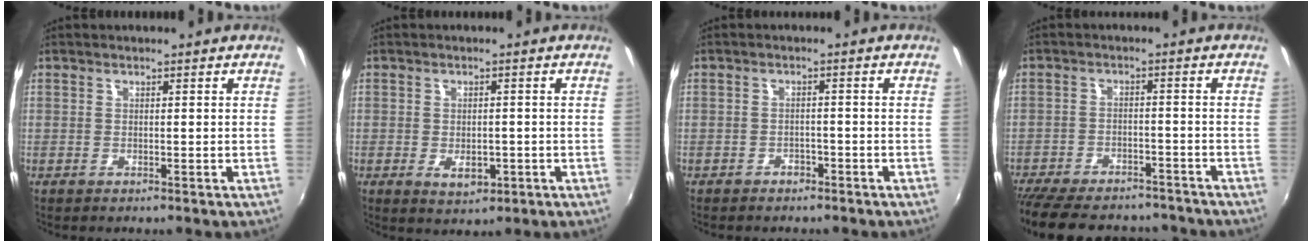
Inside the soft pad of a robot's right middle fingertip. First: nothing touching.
{"total": 3.8, "force": [-1.2, 2.1, 2.9], "torque": [-0.057, -0.007, -0.013]}
{"total": 2.7, "force": [-2.2, 1.4, 0.6], "torque": [-0.019, -0.003, -0.032]}
{"total": 18.7, "force": [-15.8, 6.6, 7.6], "torque": [-0.177, -0.010, -0.222]}